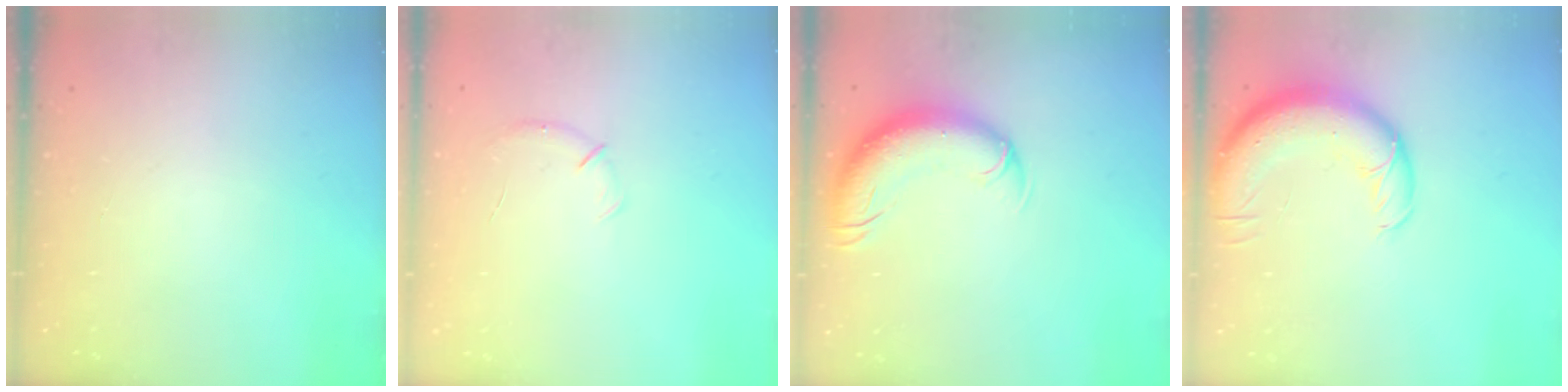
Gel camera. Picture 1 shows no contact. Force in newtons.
{"total": 4.3, "press": 4.1, "slide": 1.1}
{"total": 11.3, "press": 10.9, "slide": 3.0}
{"total": 14.5, "press": 14.1, "slide": 3.5}